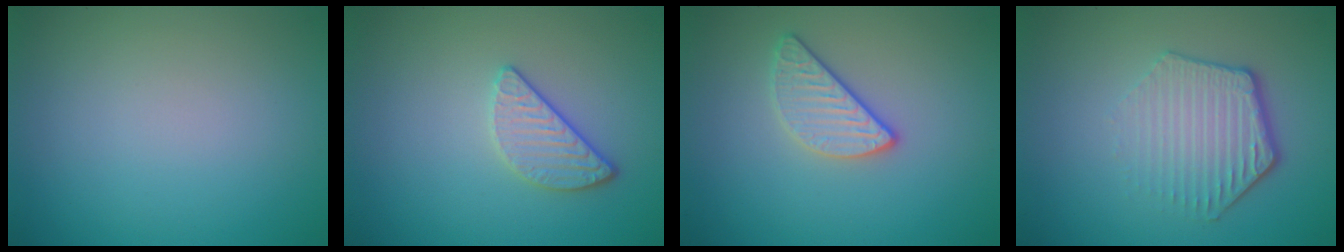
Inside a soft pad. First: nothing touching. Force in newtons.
{"total": 2.4, "press": 2.2, "slide": 0.9}
{"total": 2.5, "press": 2.4, "slide": 0.8}
{"total": 4.2, "press": 3.2, "slide": 2.7}